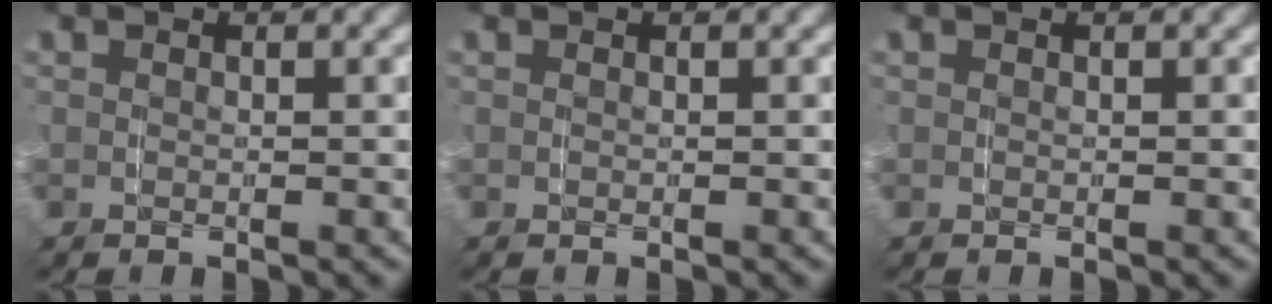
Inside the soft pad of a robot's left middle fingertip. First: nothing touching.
{"total": 0.0}
{"total": 0.0}